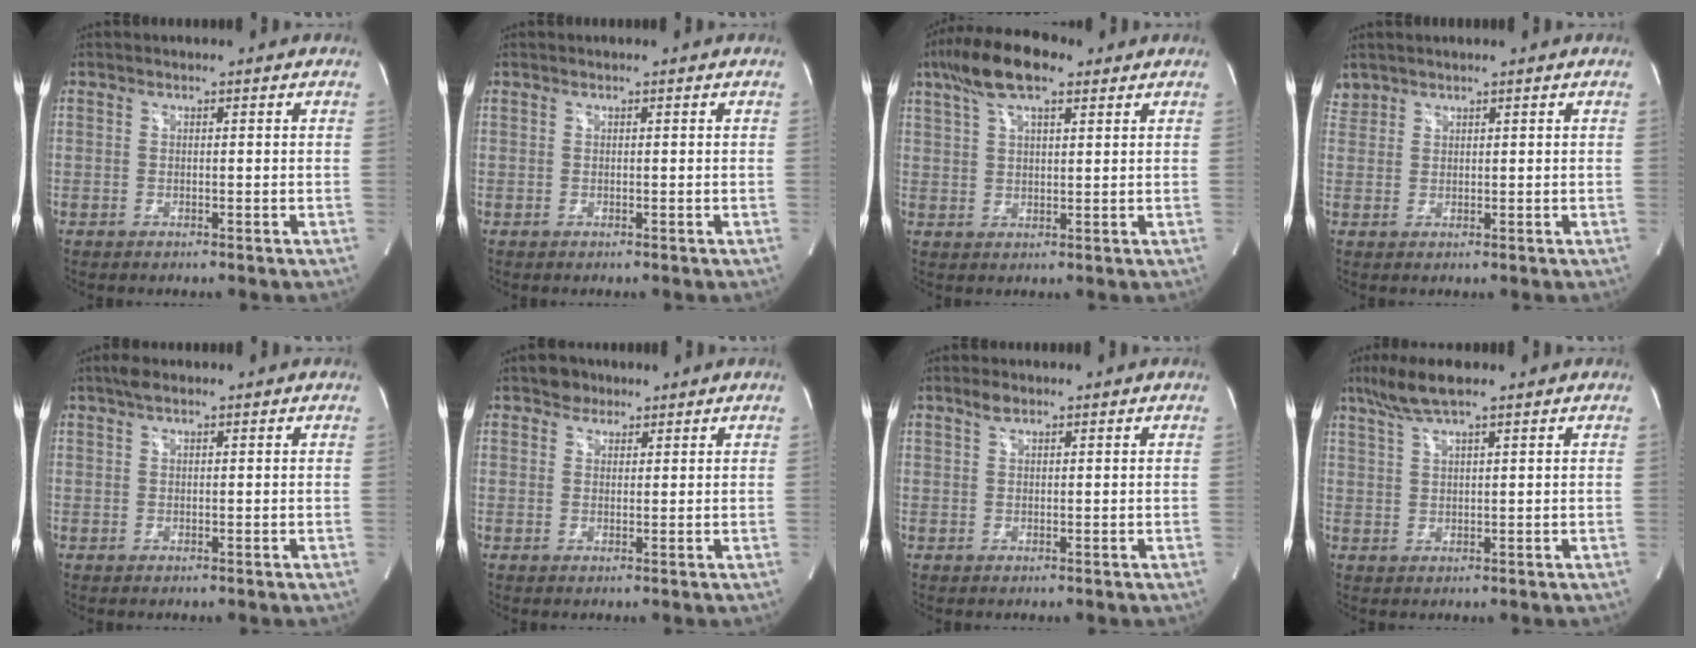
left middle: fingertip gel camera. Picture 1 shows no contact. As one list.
[{"total": 0.0}, {"total": 10.2, "force": [6.5, 3.1, 7.3], "torque": [-0.143, 0.028, 0.115]}, {"total": 1.7, "force": [1.4, 1.0, -0.2], "torque": [0.007, 0.012, 0.026]}, {"total": 2.1, "force": [1.5, 0.6, 1.4], "torque": [-0.029, 0.017, 0.027]}, {"total": 2.5, "force": [1.8, 1.7, 0.3], "torque": [-0.005, 0.006, 0.026]}, {"total": 1.6, "force": [1.2, 0.6, 0.9], "torque": [-0.021, 0.006, 0.023]}, {"total": 5.9, "force": [4.4, 0.4, 4.0], "torque": [-0.089, 0.016, 0.086]}]